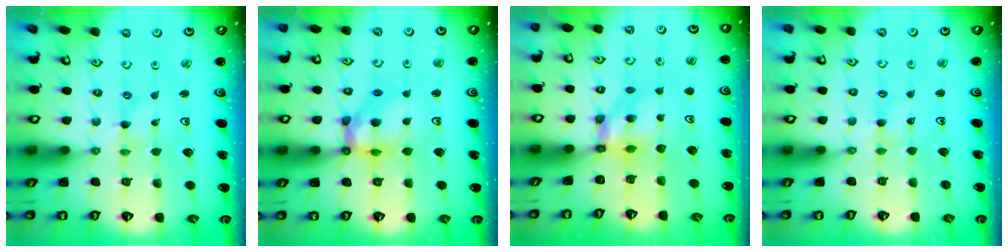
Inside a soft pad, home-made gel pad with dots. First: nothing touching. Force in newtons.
{"total": 10.8, "press": 10.6, "slide": 1.5}
{"total": 6.2, "press": 6.2, "slide": 0.6}
{"total": 1.5, "press": 1.5, "slide": 0.3}